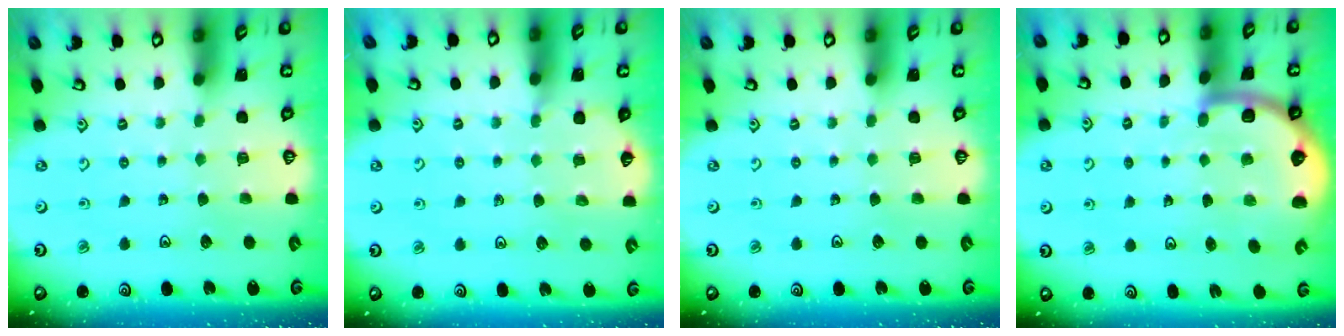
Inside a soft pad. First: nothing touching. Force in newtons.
{"total": 5.3, "press": 5.2, "slide": 0.7}
{"total": 0.0}
{"total": 6.5, "press": 6.1, "slide": 2.4}